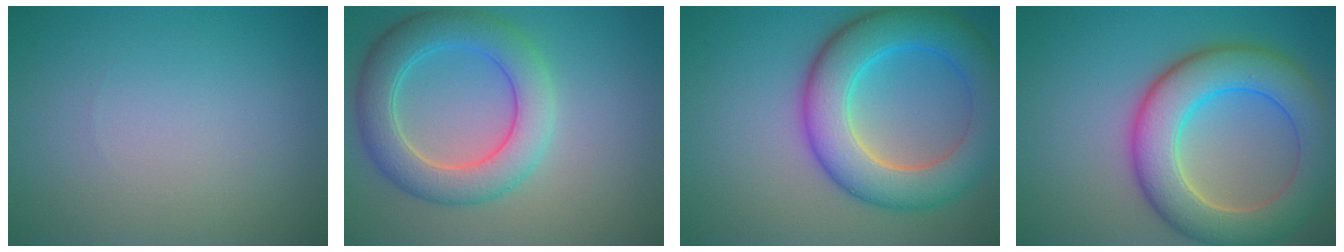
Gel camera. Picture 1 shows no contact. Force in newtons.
{"total": 6.1, "press": 6.1, "slide": 0.3}
{"total": 8.8, "press": 8.8, "slide": 0.1}
{"total": 8.8, "press": 8.8, "slide": 0.6}